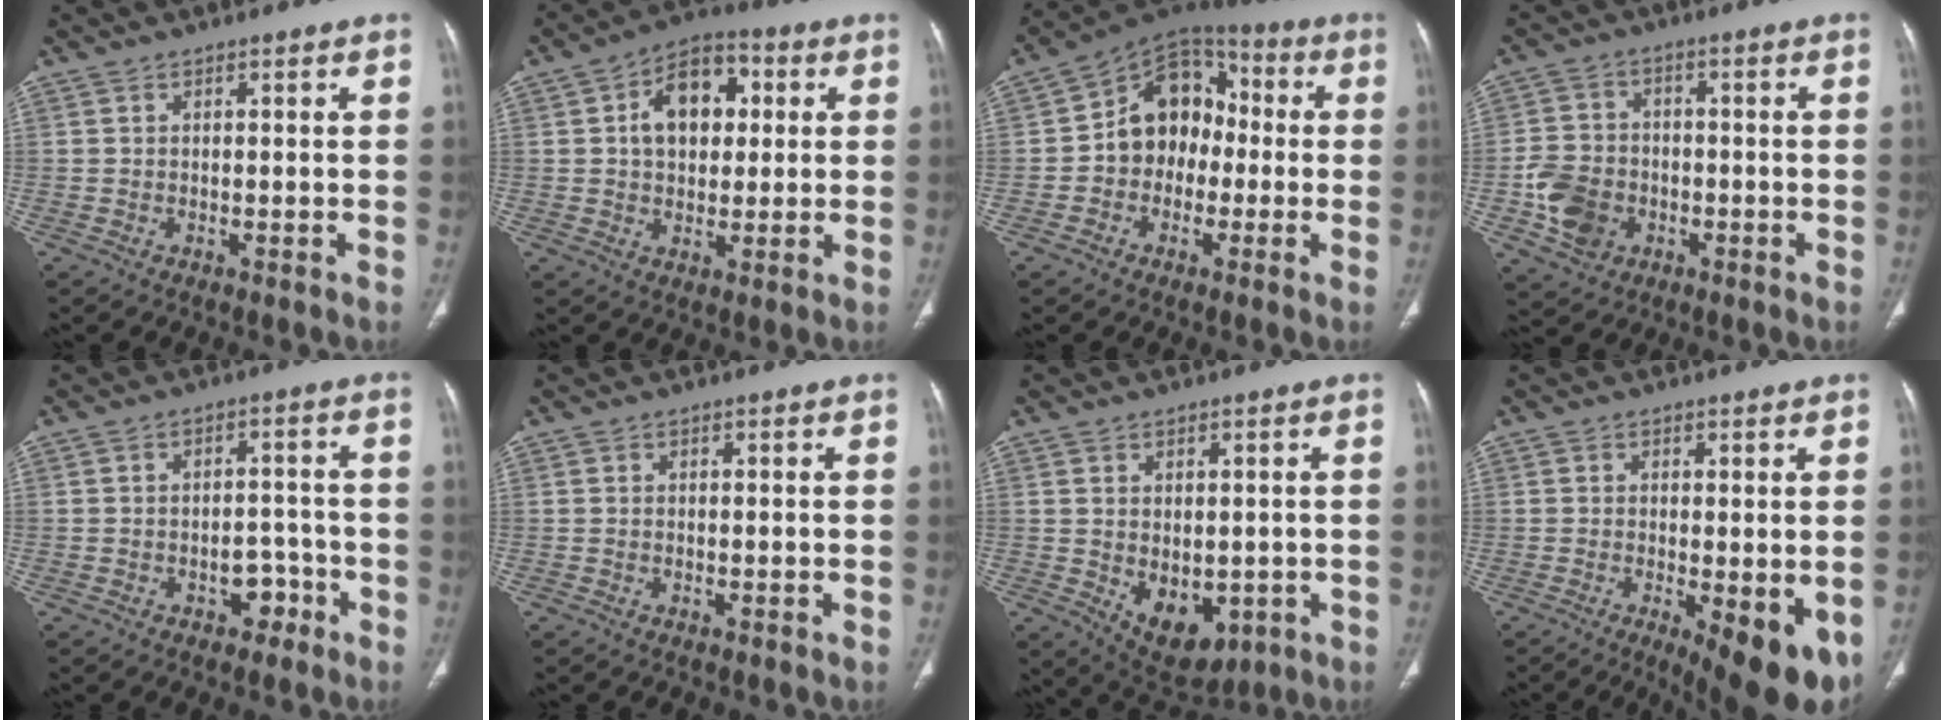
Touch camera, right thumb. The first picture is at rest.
{"total": 12.0, "force": [2.4, 8.2, 8.5], "torque": [-0.096, 0.014, 0.031]}
{"total": 13.4, "force": [-1.0, 10.7, 8.1], "torque": [-0.078, 0.044, -0.034]}
{"total": 9.0, "force": [-2.7, 7.4, 4.4], "torque": [-0.066, 0.015, -0.045]}
{"total": 4.5, "force": [-2.4, 3.1, 2.1], "torque": [-0.006, 0.031, -0.031]}
{"total": 0.0}
{"total": 9.5, "force": [-2.0, 6.1, 7.0], "torque": [-0.081, -0.011, -0.006]}
{"total": 11.1, "force": [-3.4, 3.9, 9.8], "torque": [-0.133, -0.023, -0.041]}